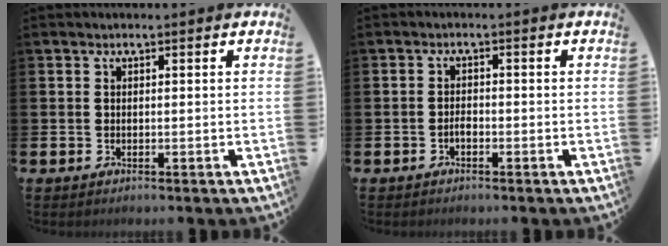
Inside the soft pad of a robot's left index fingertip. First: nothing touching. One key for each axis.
{"total": 1.3, "fx": -0.7, "fy": 0.6, "fz": 0.8, "tx": -0.016, "ty": 0.000, "tz": -0.015}